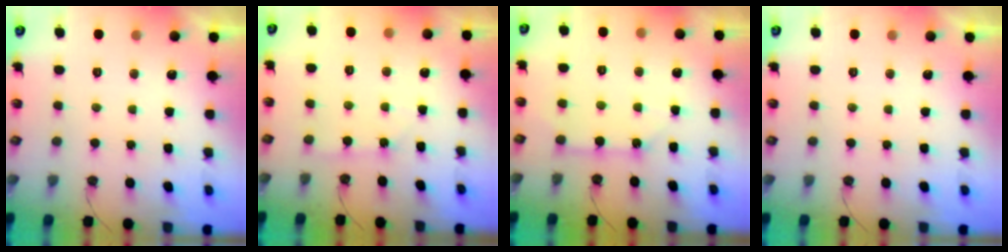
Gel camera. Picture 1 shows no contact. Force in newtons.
{"total": 2.2, "press": 2.2, "slide": 0.2}
{"total": 7.7, "press": 7.7, "slide": 0.8}
{"total": 0.0}